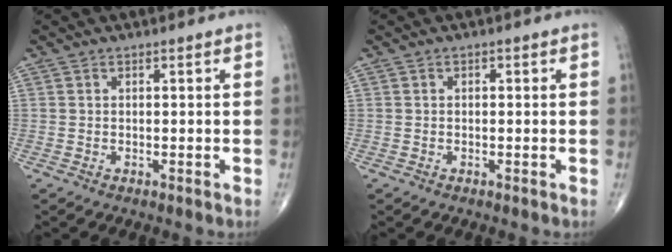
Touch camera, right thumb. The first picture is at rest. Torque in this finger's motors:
{"motor_torque": [-0.41, -0.08, -0.31, -0.31, -0.03]}